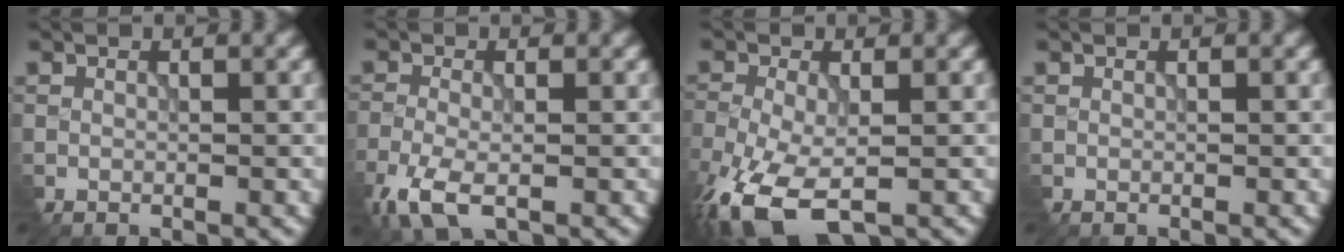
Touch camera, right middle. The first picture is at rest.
{"total": 4.7, "force": [-2.7, 2.1, 3.3], "torque": [-0.089, -0.010, -0.054]}
{"total": 9.6, "force": [-4.6, 4.8, 6.9], "torque": [-0.184, -0.040, -0.076]}
{"total": 0.0}